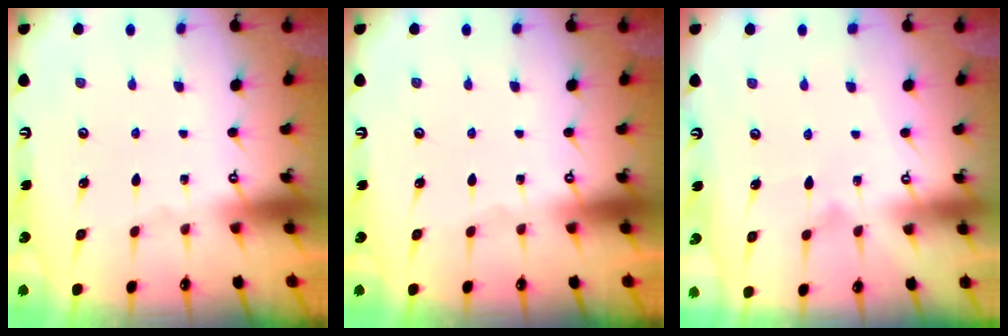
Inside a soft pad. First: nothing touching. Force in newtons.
{"total": 0.0}
{"total": 8.1, "press": 8.1, "slide": 0.3}